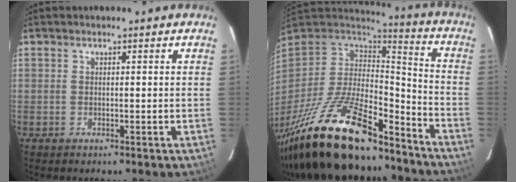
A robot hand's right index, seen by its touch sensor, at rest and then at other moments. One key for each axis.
{"total": 30.9, "fx": -22.0, "fy": 10.5, "fz": 19.0, "tx": -0.371, "ty": -0.042, "tz": -0.354}